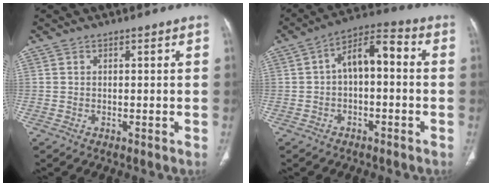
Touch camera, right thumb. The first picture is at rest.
{"total": 8.6, "force": [0.0, 4.6, 7.3], "torque": [-0.106, 0.041, -0.012]}